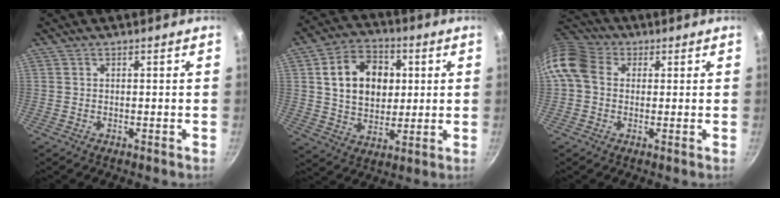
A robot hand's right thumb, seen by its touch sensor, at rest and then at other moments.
{"total": 14.7, "force": [2.8, 11.0, 9.3], "torque": [-0.118, 0.006, 0.044]}
{"total": 10.6, "force": [1.4, 8.6, 6.1], "torque": [-0.107, 0.021, 0.006]}